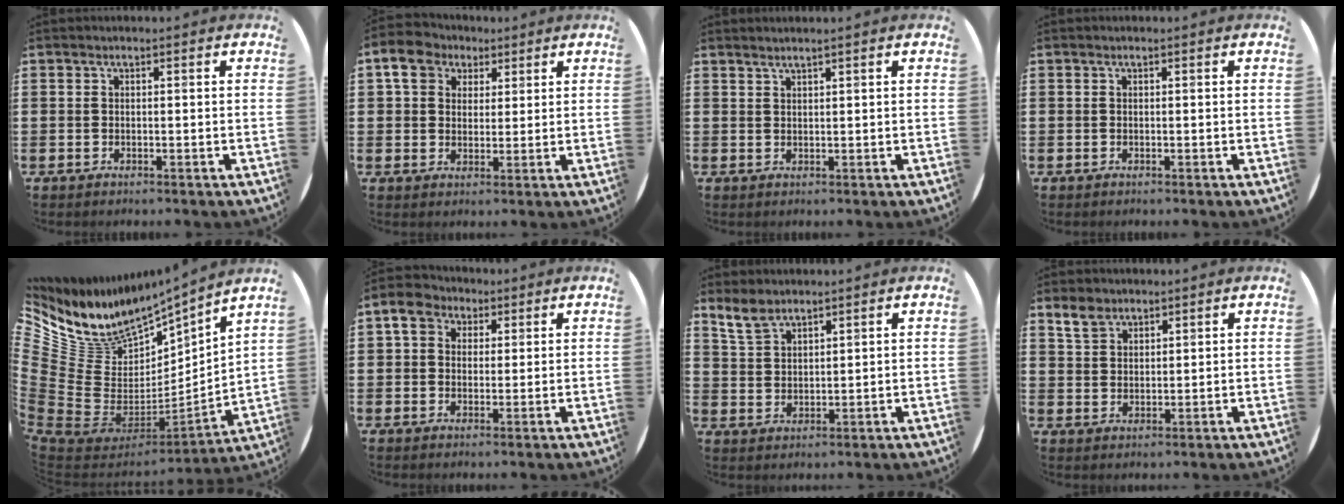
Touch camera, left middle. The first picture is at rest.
{"total": 5.2, "force": [3.1, 4.1, 1.1], "torque": [-0.026, 0.011, 0.055]}
{"total": 1.0, "force": [0.9, -0.5, -0.1], "torque": [0.003, -0.002, 0.018]}
{"total": 0.0}
{"total": 7.7, "force": [6.1, 4.6, 1.1], "torque": [-0.074, -0.068, 0.115]}
{"total": 4.4, "force": [2.6, 3.4, 1.1], "torque": [-0.029, 0.015, 0.047]}
{"total": 3.8, "force": [3.3, 1.4, 1.3], "torque": [-0.035, -0.003, 0.063]}
{"total": 3.3, "force": [2.6, 1.8, 1.0], "torque": [-0.017, 0.000, 0.050]}